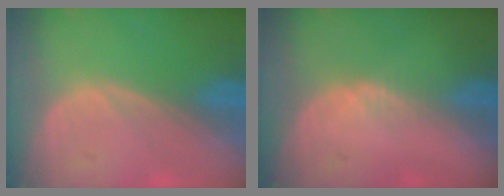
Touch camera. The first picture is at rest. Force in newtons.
{"total": 1.2, "press": 0.9, "slide": 0.8}